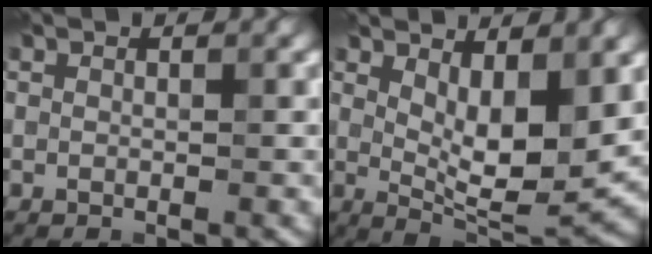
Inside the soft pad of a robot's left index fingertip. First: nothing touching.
{"total": 7.5, "force": [1.5, 2.6, 6.9], "torque": [-0.116, -0.015, 0.032]}